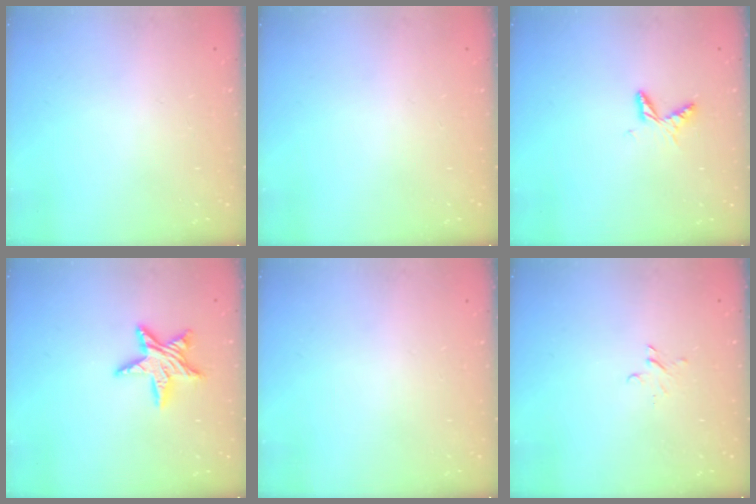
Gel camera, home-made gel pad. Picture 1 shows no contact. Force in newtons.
{"total": 0.0}
{"total": 5.6, "press": 5.6, "slide": 0.5}
{"total": 10.5, "press": 10.5, "slide": 0.8}
{"total": 0.0}
{"total": 2.2, "press": 2.2, "slide": 0.2}